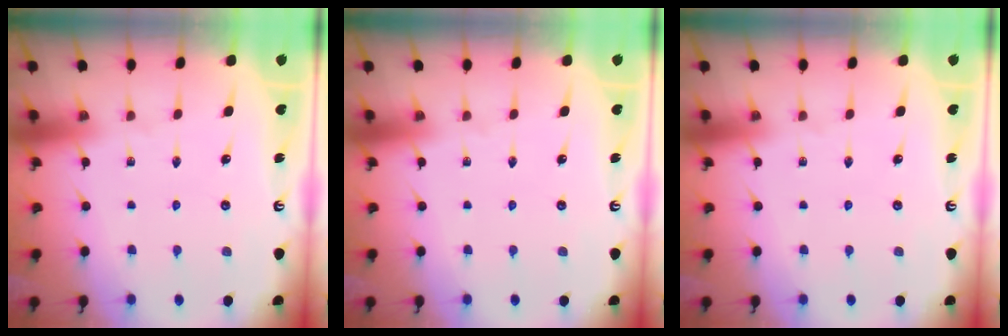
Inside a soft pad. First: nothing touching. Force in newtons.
{"total": 0.0}
{"total": 0.0}